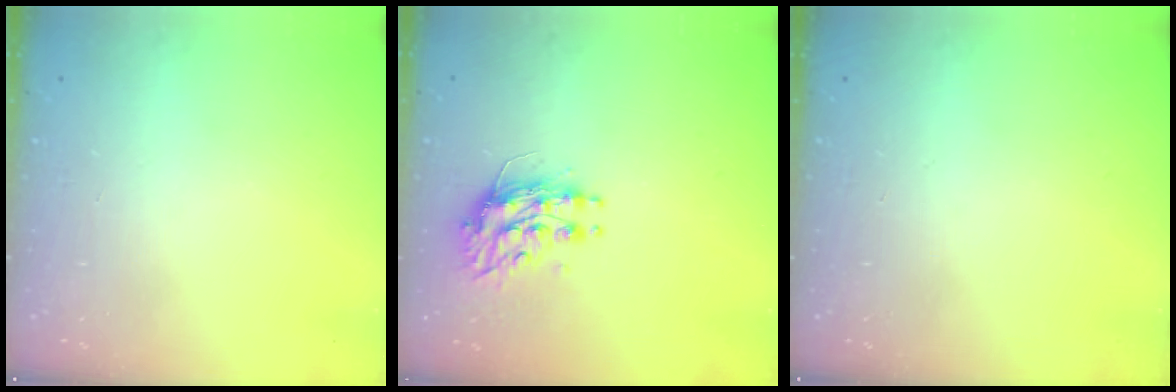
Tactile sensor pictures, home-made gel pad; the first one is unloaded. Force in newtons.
{"total": 10.2, "press": 10.2, "slide": 0.7}
{"total": 0.0}